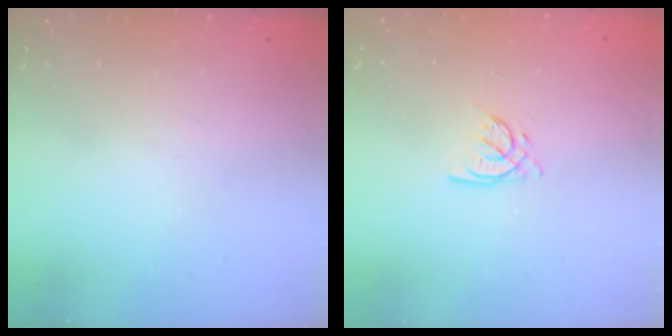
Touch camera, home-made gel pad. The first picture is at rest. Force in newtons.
{"total": 3.5, "press": 3.5, "slide": 0.2}